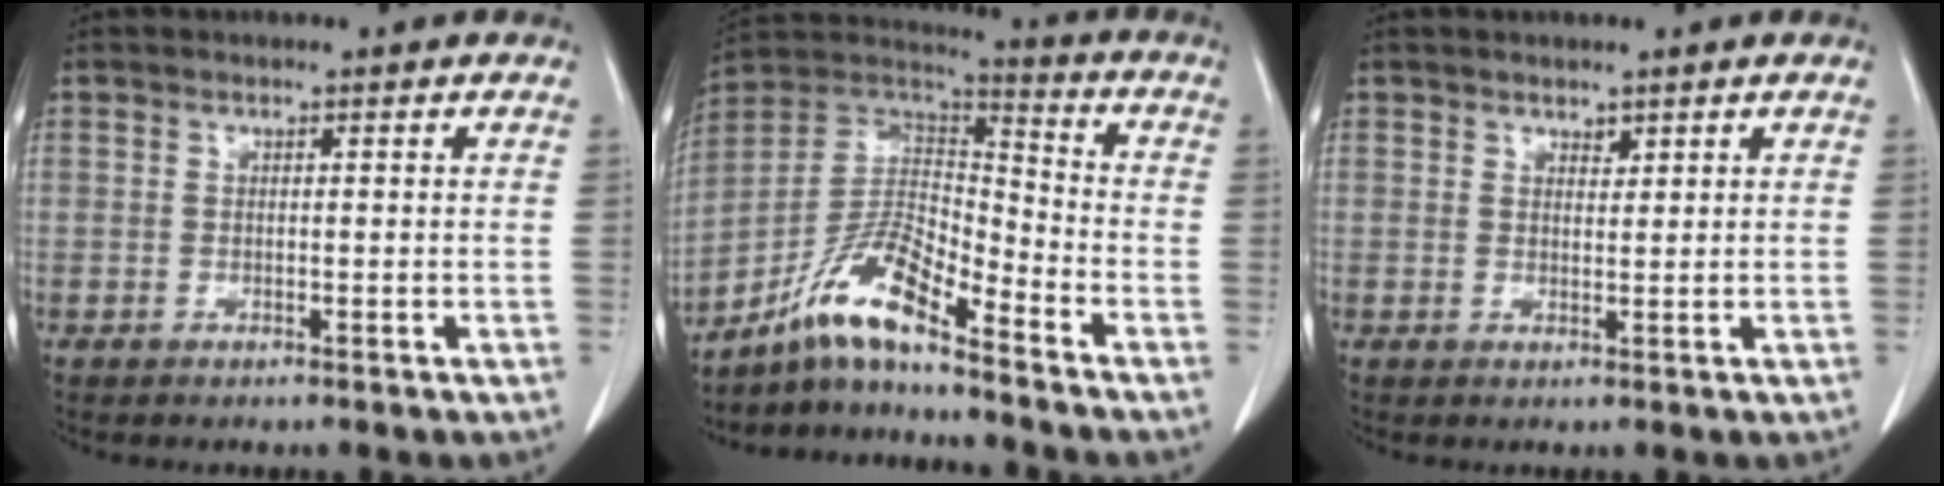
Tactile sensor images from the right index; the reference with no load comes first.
{"total": 11.2, "force": [-8.3, 1.5, 7.3], "torque": [-0.146, 0.023, -0.152]}
{"total": 1.4, "force": [1.1, 0.6, 0.5], "torque": [-0.007, -0.005, 0.017]}